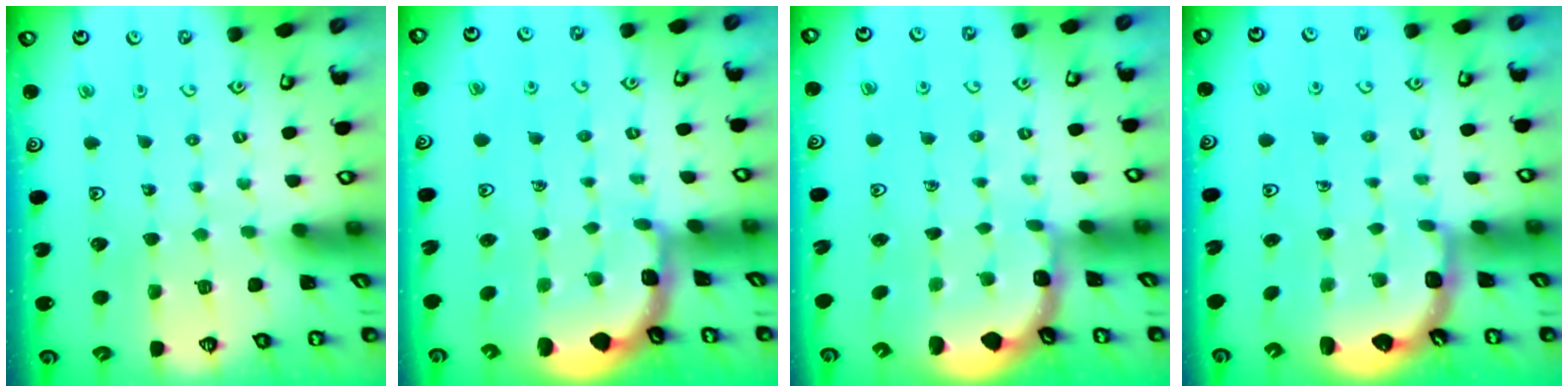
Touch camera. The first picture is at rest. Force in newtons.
{"total": 1.8, "press": 1.8, "slide": 0.3}
{"total": 1.6, "press": 1.5, "slide": 0.4}
{"total": 2.4, "press": 2.0, "slide": 1.3}